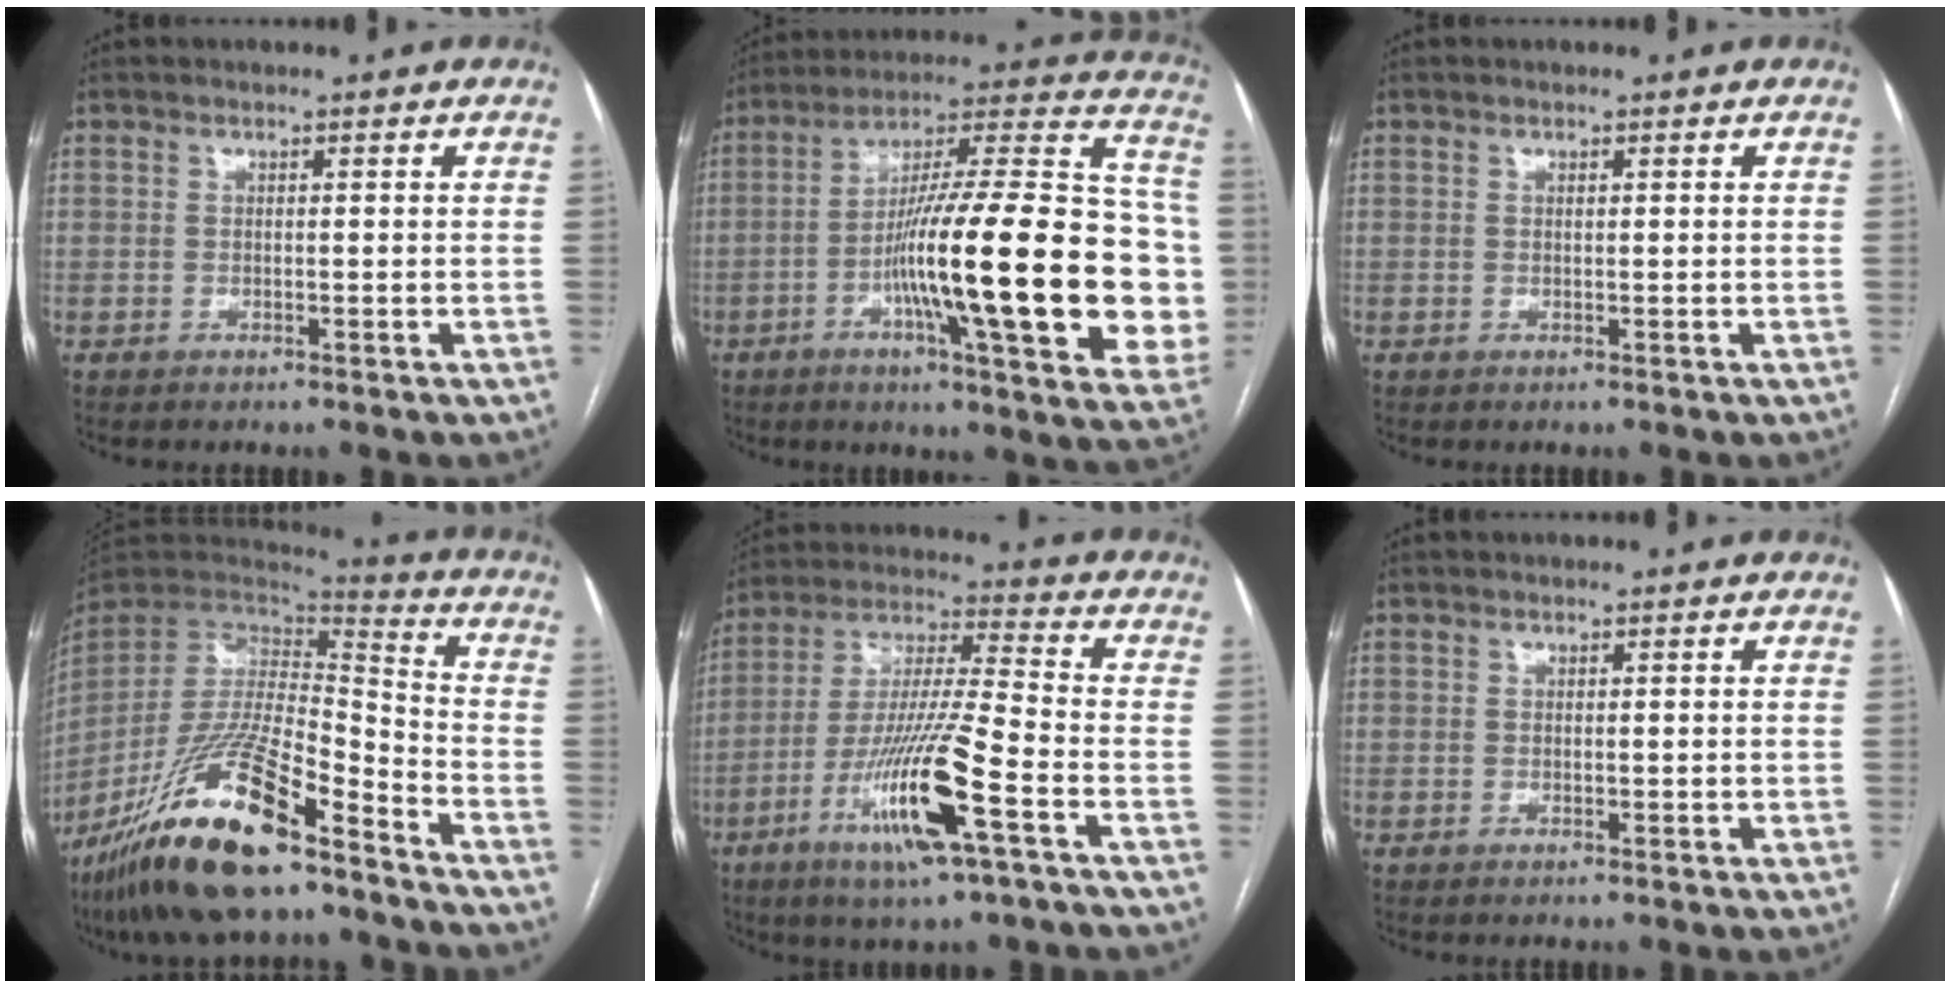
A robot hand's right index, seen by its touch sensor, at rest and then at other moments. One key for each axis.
{"total": 29.7, "fx": -5.4, "fy": 4.4, "fz": 28.9, "tx": -0.372, "ty": 0.006, "tz": -0.088}
{"total": 0.0}
{"total": 22.5, "fx": -15.7, "fy": 4.3, "fz": 15.5, "tx": -0.311, "ty": -0.034, "tz": -0.285}
{"total": 16.0, "fx": -6.8, "fy": 0.5, "fz": 14.4, "tx": -0.287, "ty": -0.017, "tz": -0.125}
{"total": 0.7, "fx": 0.1, "fy": 0.4, "fz": 0.6, "tx": -0.010, "ty": -0.002, "tz": 0.004}